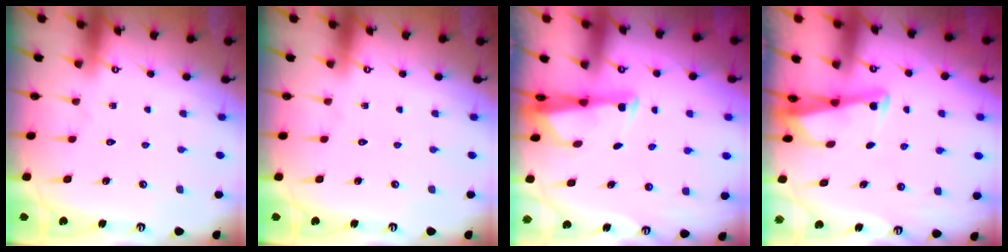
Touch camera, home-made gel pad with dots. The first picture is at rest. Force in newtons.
{"total": 0.0}
{"total": 2.7, "press": 2.6, "slide": 0.7}
{"total": 3.0, "press": 3.0, "slide": 0.3}